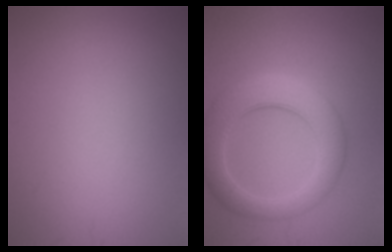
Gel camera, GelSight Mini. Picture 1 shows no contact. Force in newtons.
{"total": 6.1, "press": 6.1, "slide": 0.1}